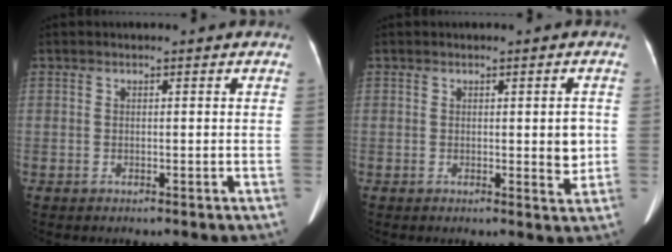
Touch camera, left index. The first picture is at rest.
{"total": 3.1, "force": [0.1, 1.0, 2.9], "torque": [-0.034, -0.002, 0.002]}